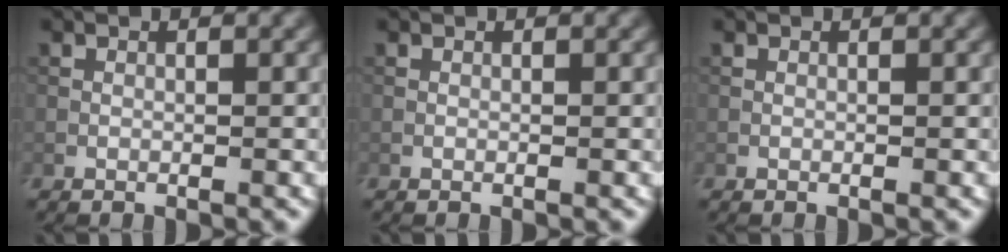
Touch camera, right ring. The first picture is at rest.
{"total": 0.0}
{"total": 0.0}